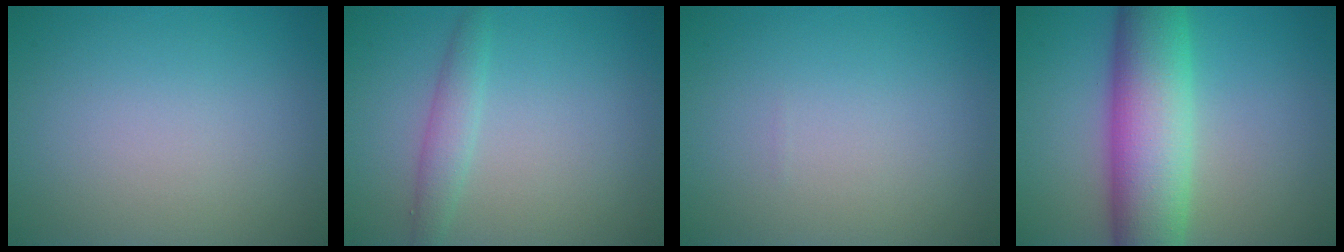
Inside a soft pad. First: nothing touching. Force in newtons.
{"total": 1.9, "press": 1.9, "slide": 0.0}
{"total": 0.0}
{"total": 10.1, "press": 10.1, "slide": 0.3}